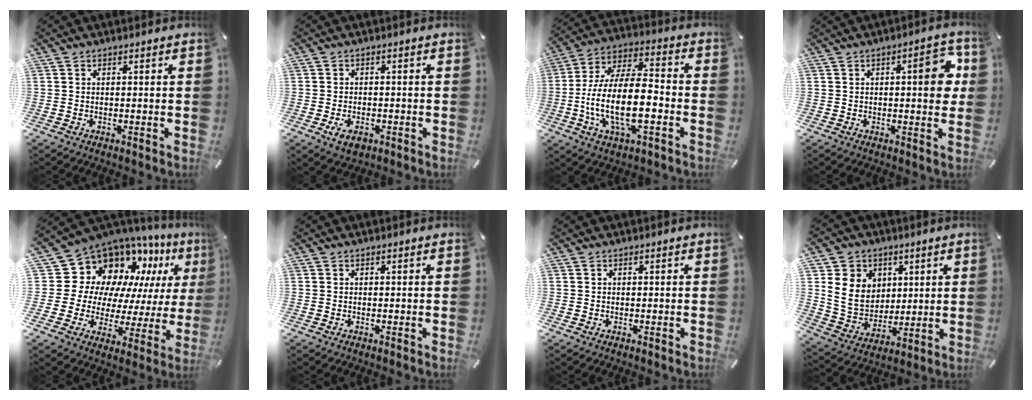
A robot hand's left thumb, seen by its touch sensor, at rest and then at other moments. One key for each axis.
{"total": 3.5, "fx": -1.6, "fy": 2.2, "fz": 2.2, "tx": -0.035, "ty": 0.002, "tz": -0.031}
{"total": 17.1, "fx": -4.9, "fy": 7.3, "fz": 14.7, "tx": -0.309, "ty": -0.002, "tz": -0.088}
{"total": 8.6, "fx": 1.5, "fy": 3.3, "fz": 7.8, "tx": -0.087, "ty": -0.009, "tz": 0.014}
{"total": 14.6, "fx": 8.8, "fy": 10.9, "fz": 4.1, "tx": -0.068, "ty": -0.103, "tz": 0.165}
{"total": 0.0}
{"total": 0.0}
{"total": 11.6, "fx": 3.2, "fy": 10.5, "fz": 3.7, "tx": -0.082, "ty": -0.009, "tz": 0.071}